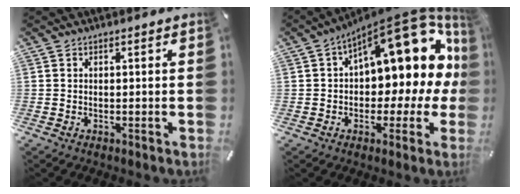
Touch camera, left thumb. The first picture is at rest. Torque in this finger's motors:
{"motor_torque": [1.26, 1.00, 1.45, 0.89, 0.48]}